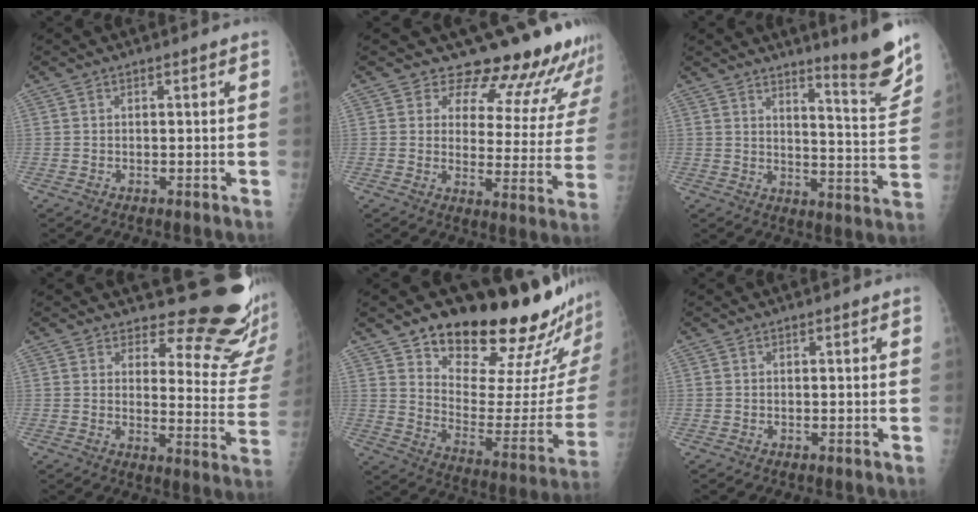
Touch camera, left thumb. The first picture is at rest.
{"total": 17.8, "force": [16.7, 5.4, 2.9], "torque": [0.021, -0.146, 0.185]}
{"total": 11.3, "force": [9.0, 0.6, 6.9], "torque": [-0.077, -0.081, 0.130]}
{"total": 16.2, "force": [14.5, 4.8, 5.4], "torque": [-0.019, -0.151, 0.159]}
{"total": 26.3, "force": [19.9, 7.8, 15.3], "torque": [-0.180, -0.129, 0.282]}
{"total": 0.0}